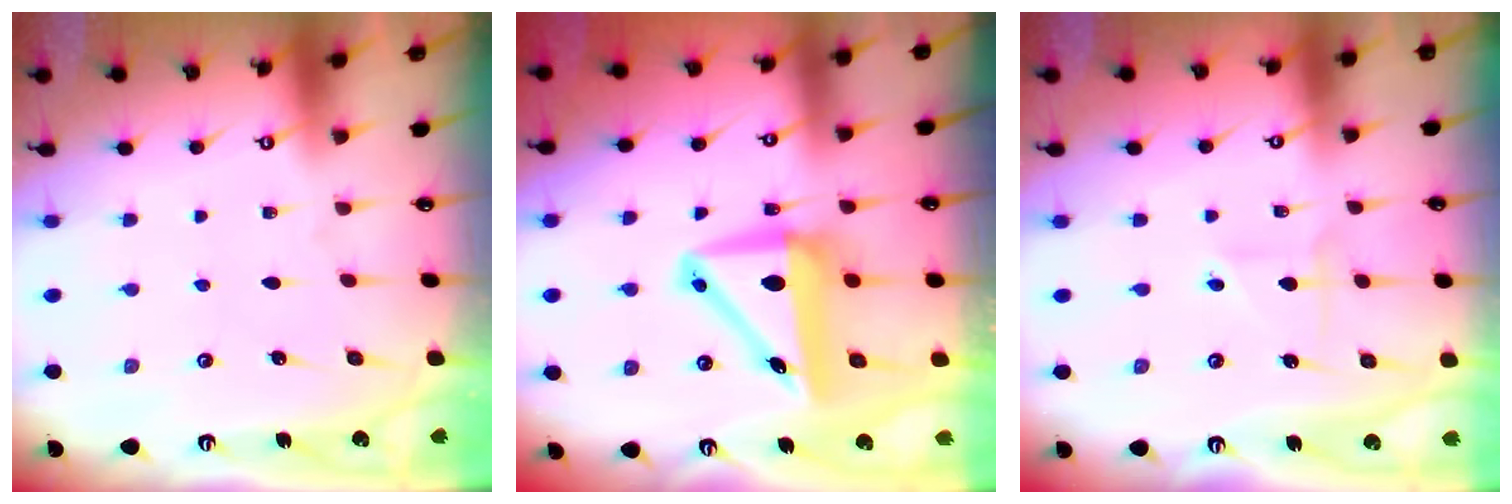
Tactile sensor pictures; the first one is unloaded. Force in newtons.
{"total": 9.2, "press": 8.9, "slide": 2.4}
{"total": 3.6, "press": 3.5, "slide": 1.1}